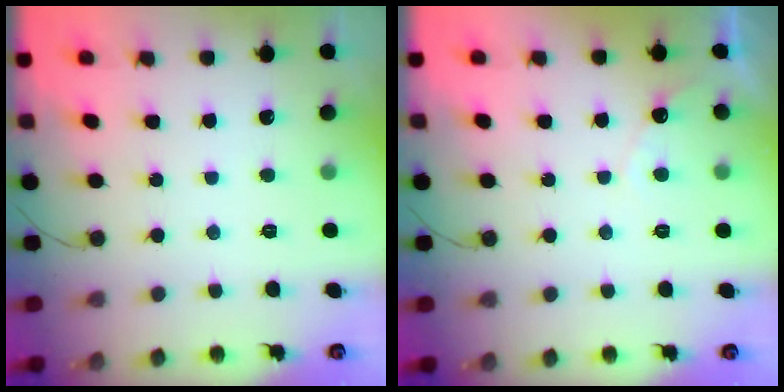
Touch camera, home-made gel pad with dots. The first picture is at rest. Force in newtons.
{"total": 4.4, "press": 4.4, "slide": 0.2}